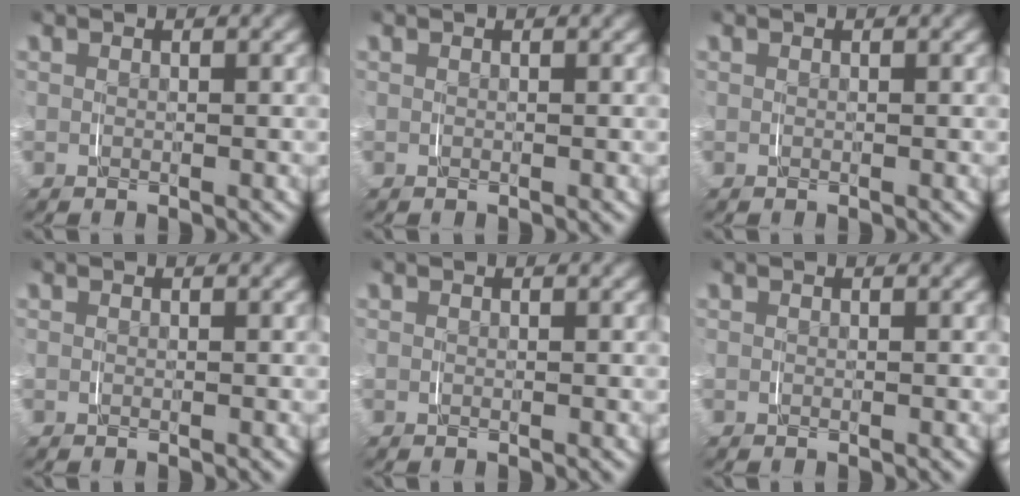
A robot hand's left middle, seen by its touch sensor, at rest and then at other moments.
{"total": 0.0}
{"total": 0.0}
{"total": 0.0}
{"total": 0.0}
{"total": 0.0}